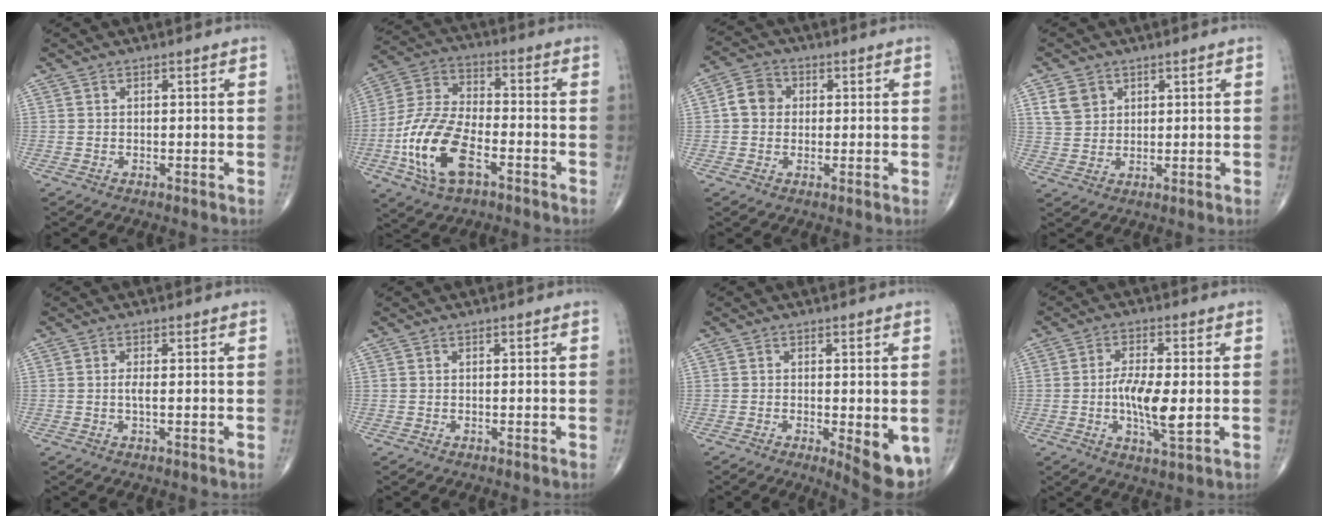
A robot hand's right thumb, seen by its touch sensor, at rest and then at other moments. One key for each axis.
{"total": 15.8, "fx": -6.0, "fy": 7.6, "fz": 12.5, "tx": -0.260, "ty": 0.025, "tz": -0.115}
{"total": 5.2, "fx": 0.4, "fy": 4.5, "fz": 2.6, "tx": -0.034, "ty": 0.012, "tz": -0.003}
{"total": 4.9, "fx": 2.4, "fy": 3.8, "fz": 2.0, "tx": -0.025, "ty": -0.010, "tz": 0.051}
{"total": 1.5, "fx": -0.1, "fy": 0.2, "fz": 1.5, "tx": -0.036, "ty": -0.002, "tz": -0.002}
{"total": 0.0}
{"total": 7.8, "fx": -2.2, "fy": 2.5, "fz": 7.0, "tx": -0.087, "ty": -0.018, "tz": -0.027}
{"total": 8.7, "fx": -0.8, "fy": 2.7, "fz": 8.3, "tx": -0.156, "ty": -0.009, "tz": -0.016}